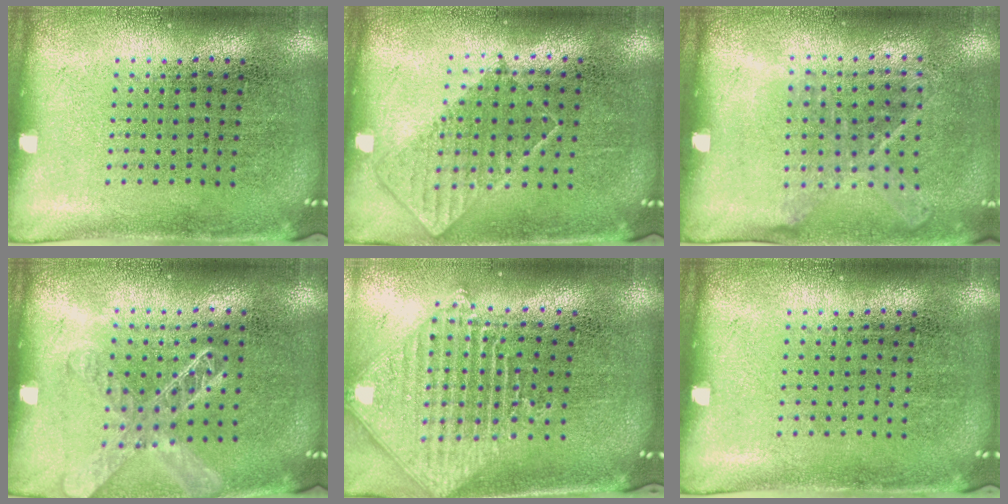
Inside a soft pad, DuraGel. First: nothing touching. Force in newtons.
{"total": 0.8, "press": 0.7, "slide": 0.3}
{"total": 1.1, "press": 0.9, "slide": 0.6}
{"total": 1.4, "press": 1.3, "slide": 0.5}
{"total": 2.0, "press": 1.7, "slide": 1.1}
{"total": 0.0}